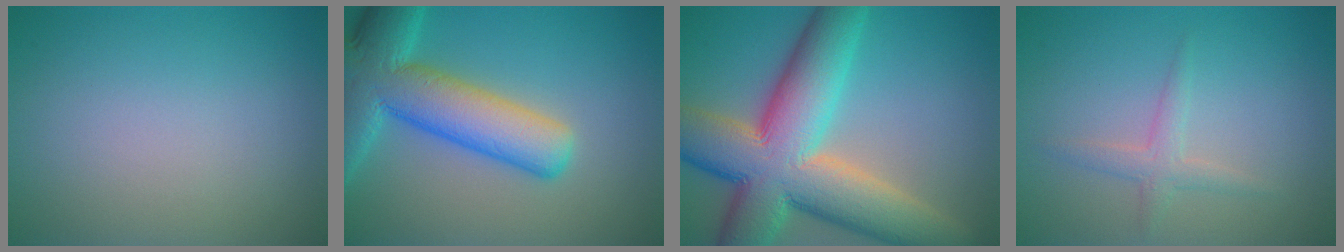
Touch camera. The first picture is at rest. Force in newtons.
{"total": 10.0, "press": 10.0, "slide": 0.6}
{"total": 14.3, "press": 14.3, "slide": 0.8}
{"total": 1.8, "press": 1.8, "slide": 0.1}